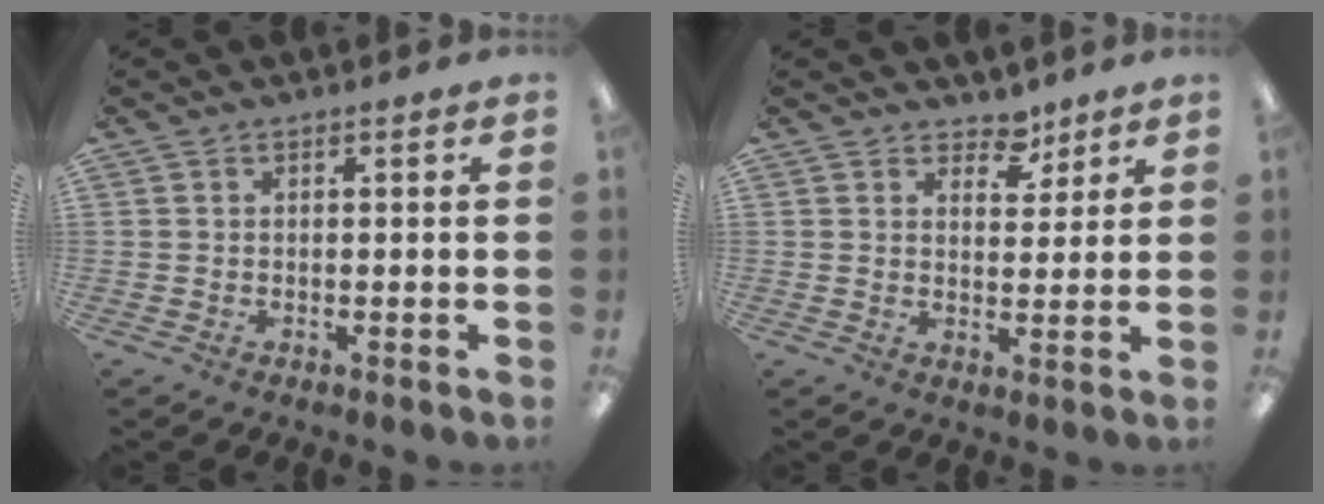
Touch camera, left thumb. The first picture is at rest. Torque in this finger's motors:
{"motor_torque": [-0.06, -0.08, -0.43, 0.05, 0.00]}